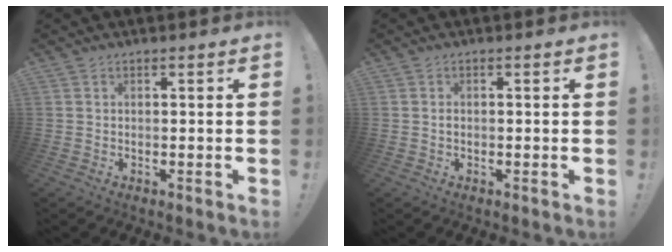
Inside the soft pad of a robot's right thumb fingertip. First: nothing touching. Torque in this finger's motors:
{"motor_torque": [-0.27, -0.14, -0.35, 0.25, -0.10]}